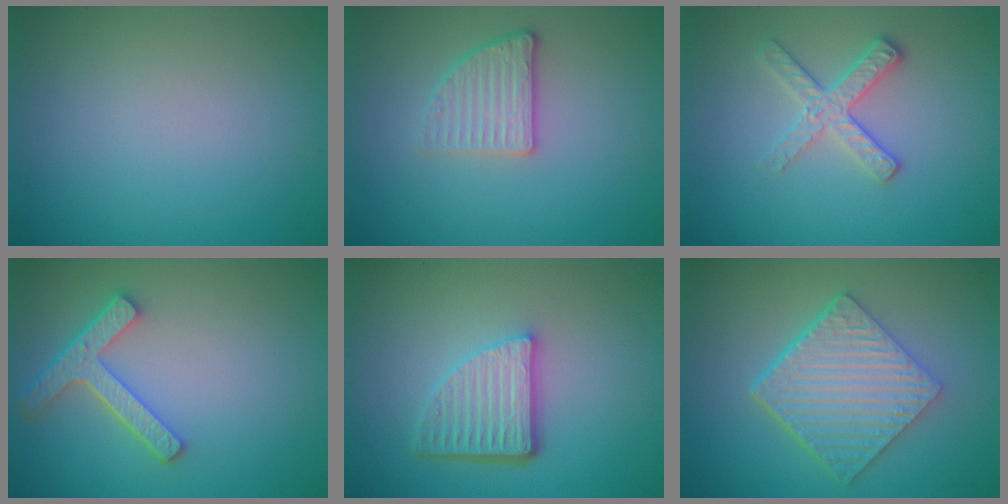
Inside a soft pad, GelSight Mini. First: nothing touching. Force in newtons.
{"total": 2.6, "press": 2.3, "slide": 1.3}
{"total": 2.7, "press": 2.4, "slide": 1.2}
{"total": 4.2, "press": 3.3, "slide": 2.5}
{"total": 5.1, "press": 3.6, "slide": 3.7}
{"total": 6.6, "press": 4.7, "slide": 4.6}